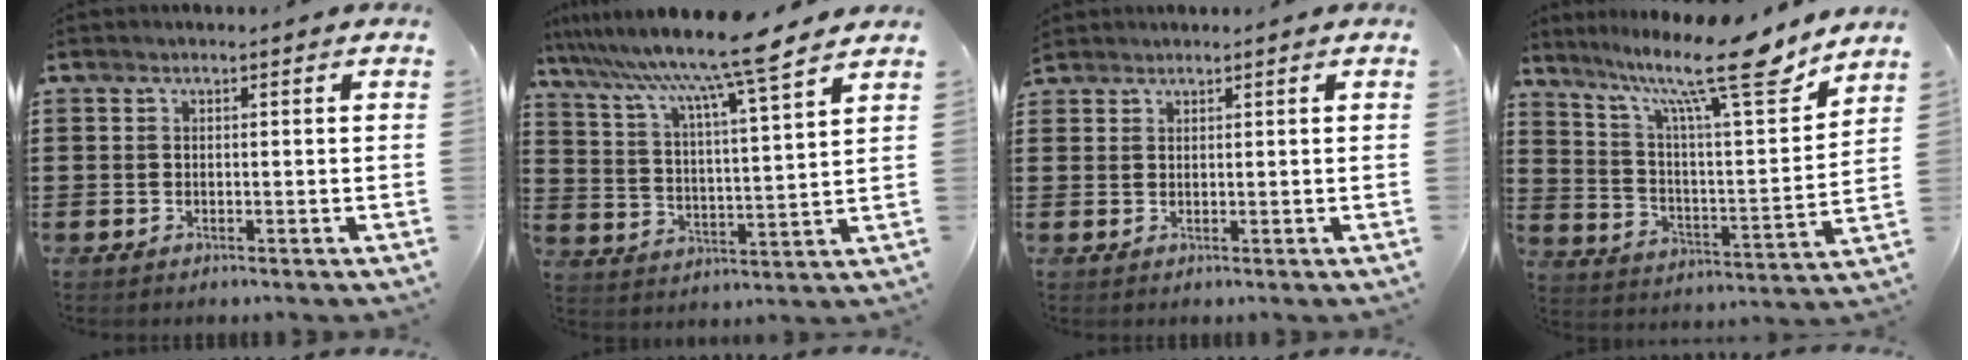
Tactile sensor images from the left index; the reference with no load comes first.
{"total": 9.5, "force": [8.2, -1.1, 4.7], "torque": [-0.124, -0.058, 0.130]}
{"total": 1.4, "force": [1.3, 0.4, 0.0], "torque": [-0.003, 0.000, 0.027]}
{"total": 17.6, "force": [12.9, 2.4, 11.8], "torque": [-0.219, -0.066, 0.204]}